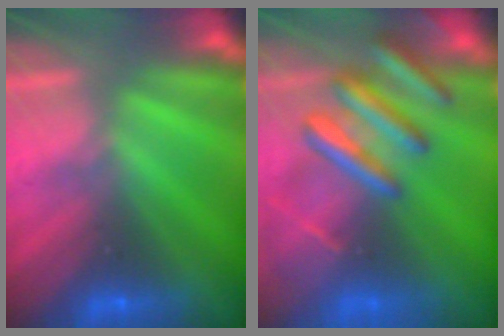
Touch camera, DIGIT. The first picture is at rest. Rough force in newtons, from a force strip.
{"total": 8.3}